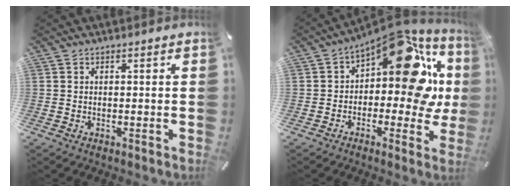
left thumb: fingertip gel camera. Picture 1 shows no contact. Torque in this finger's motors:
{"motor_torque": [2.18, 2.82, 1.61, -1.15, 0.44]}